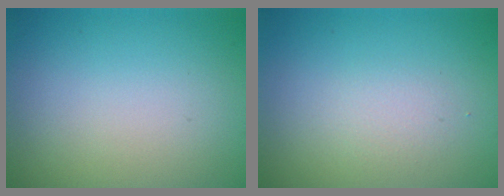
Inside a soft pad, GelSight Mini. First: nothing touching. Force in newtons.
{"total": 1.4, "press": 1.3, "slide": 0.1}